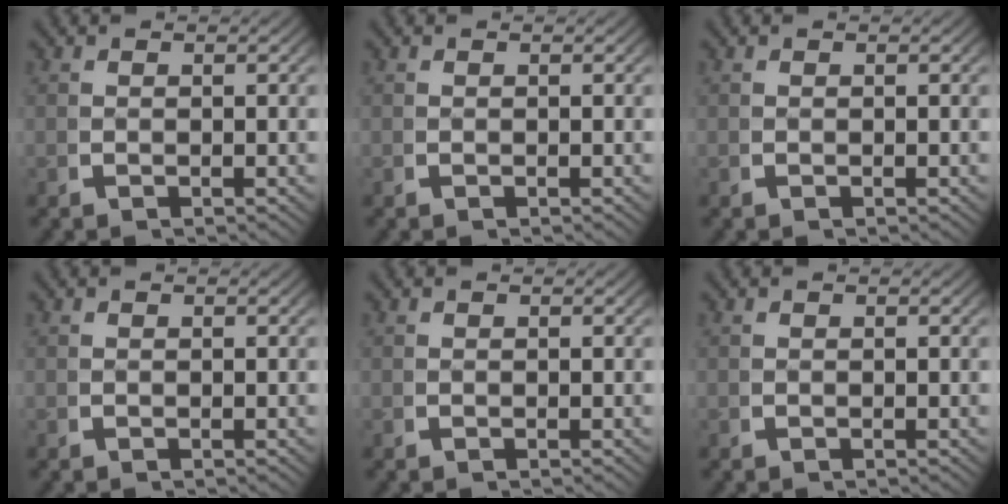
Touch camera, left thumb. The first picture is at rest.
{"total": 0.0}
{"total": 0.0}
{"total": 0.0}
{"total": 0.0}
{"total": 0.0}